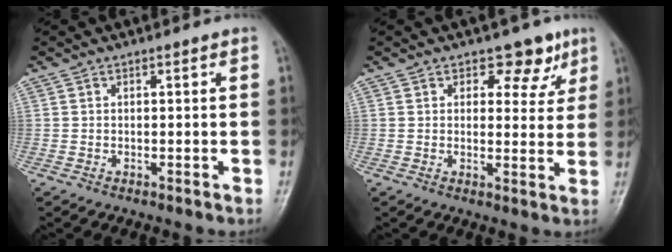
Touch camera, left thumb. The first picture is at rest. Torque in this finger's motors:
{"motor_torque": [-0.15, 0.06, -0.38, -0.14, 0.01]}